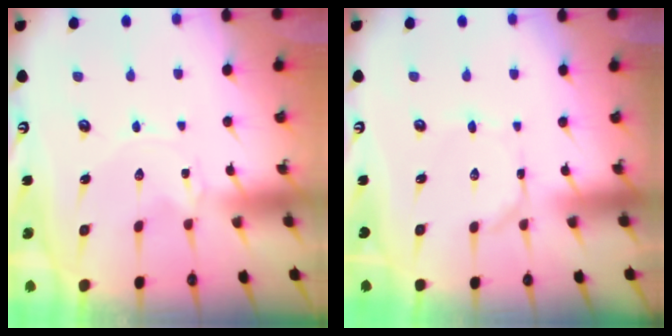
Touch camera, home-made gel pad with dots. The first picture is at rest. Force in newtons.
{"total": 1.6, "press": 1.6, "slide": 0.1}